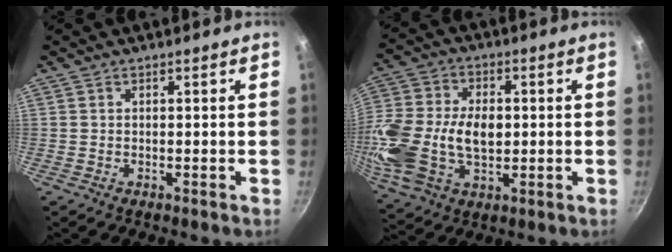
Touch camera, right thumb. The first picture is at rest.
{"total": 20.1, "force": [-0.9, 13.2, 15.1], "torque": [-0.306, 0.016, -0.015]}